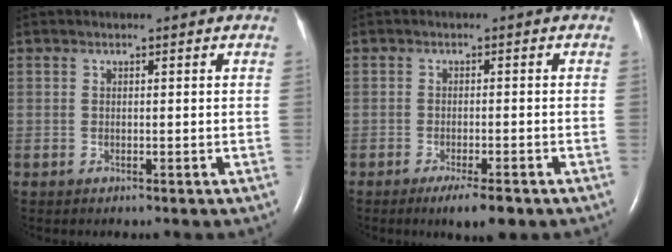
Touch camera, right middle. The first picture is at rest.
{"total": 4.9, "force": [-3.2, 0.6, 3.6], "torque": [-0.057, -0.011, -0.047]}